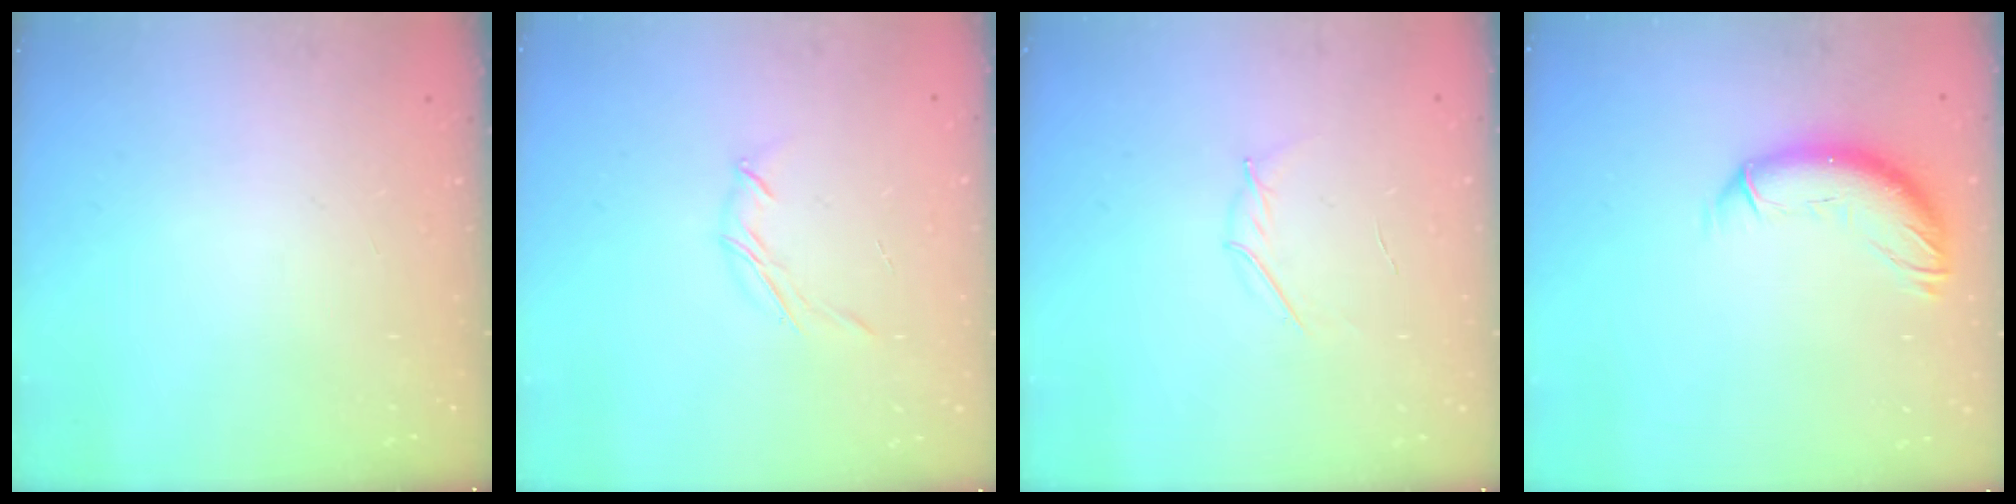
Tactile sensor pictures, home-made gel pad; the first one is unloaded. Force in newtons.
{"total": 4.0, "press": 3.9, "slide": 0.9}
{"total": 2.9, "press": 2.8, "slide": 0.9}
{"total": 11.6, "press": 11.5, "slide": 1.3}